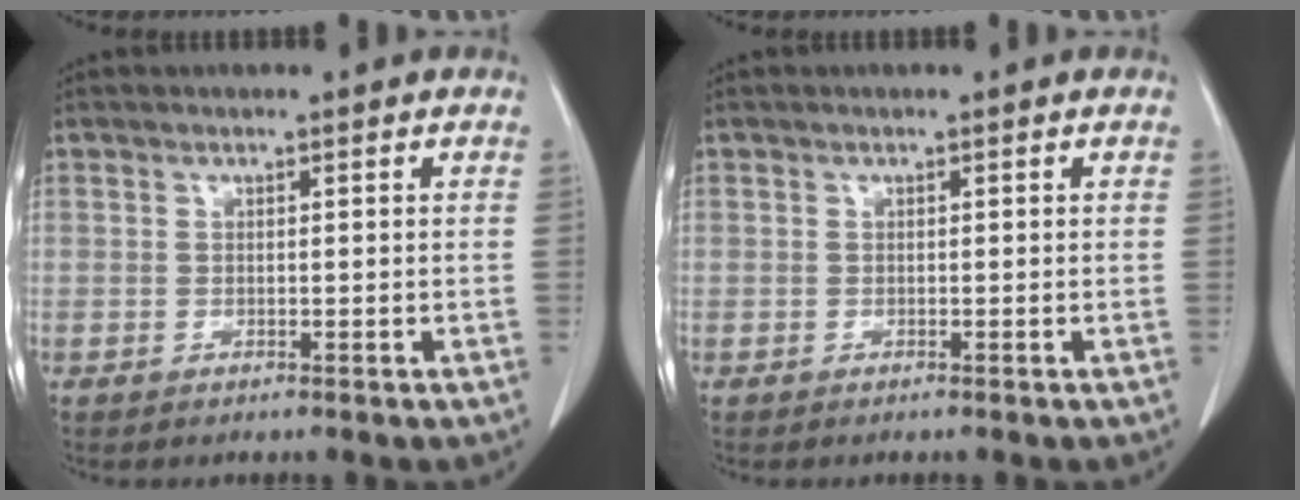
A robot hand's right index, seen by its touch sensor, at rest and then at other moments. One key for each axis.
{"total": 0.0}